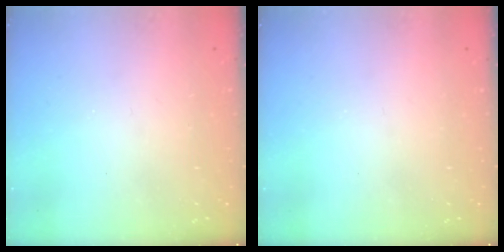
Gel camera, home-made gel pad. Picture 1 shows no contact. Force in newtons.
{"total": 0.0}